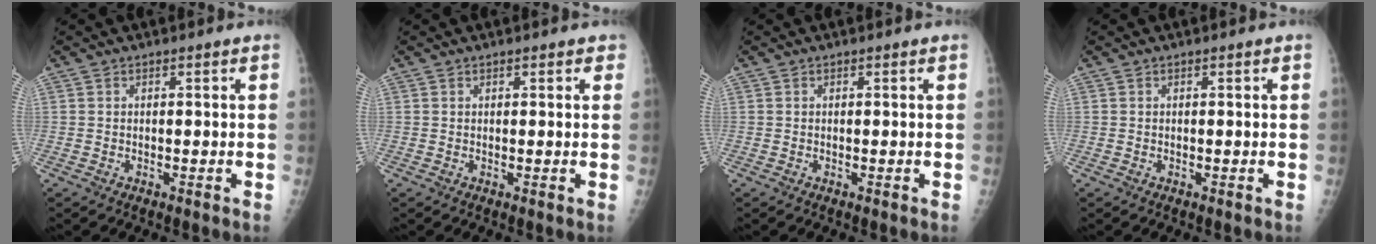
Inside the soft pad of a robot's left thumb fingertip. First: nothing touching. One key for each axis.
{"total": 1.1, "fx": 0.7, "fy": 0.6, "fz": 0.6, "tx": 0.002, "ty": -0.001, "tz": 0.004}
{"total": 0.0}
{"total": 0.0}